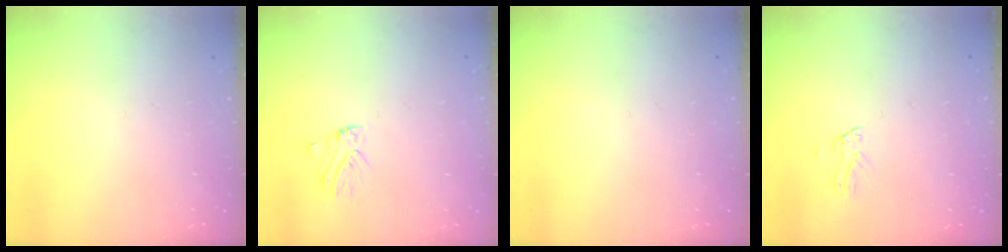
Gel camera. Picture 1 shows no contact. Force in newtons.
{"total": 0.0}
{"total": 0.0}
{"total": 0.0}